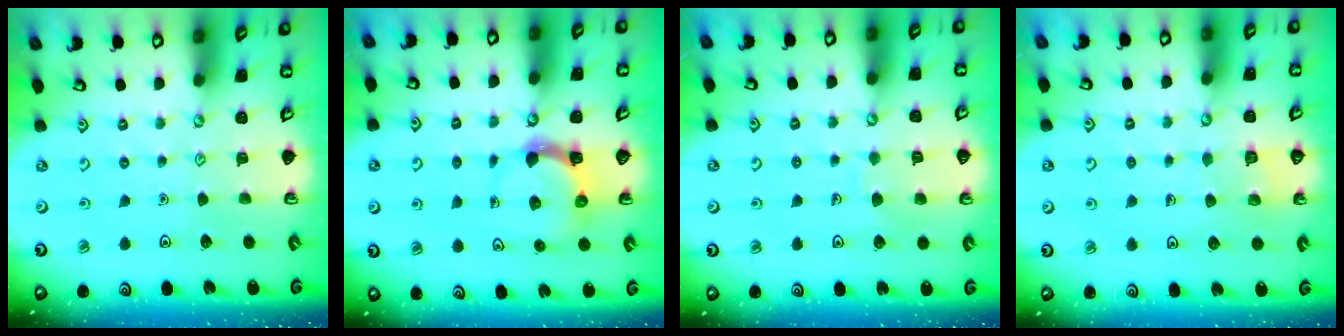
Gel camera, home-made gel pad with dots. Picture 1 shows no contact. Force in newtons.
{"total": 4.7, "press": 4.6, "slide": 0.8}
{"total": 5.4, "press": 5.3, "slide": 0.5}
{"total": 2.5, "press": 2.5, "slide": 0.1}